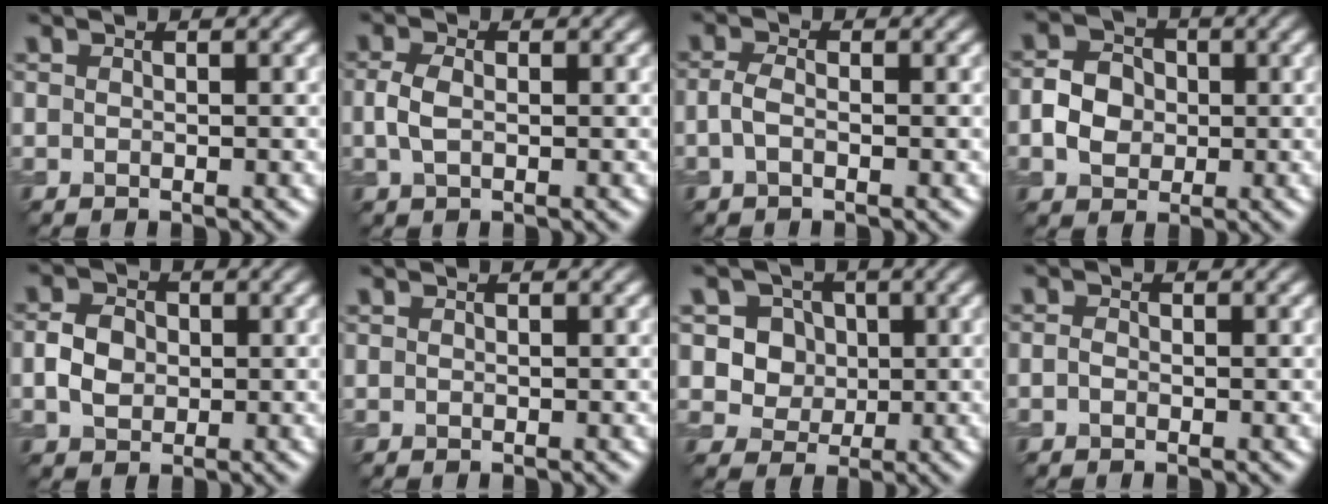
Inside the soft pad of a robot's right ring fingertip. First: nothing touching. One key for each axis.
{"total": 2.1, "fx": 0.0, "fy": 1.3, "fz": 1.7, "tx": -0.042, "ty": 0.000, "tz": -0.003}
{"total": 1.5, "fx": -0.5, "fy": 0.7, "fz": 1.3, "tx": -0.031, "ty": 0.000, "tz": -0.014}
{"total": 3.8, "fx": -0.4, "fy": 3.2, "fz": 2.0, "tx": -0.035, "ty": 0.004, "tz": -0.011}
{"total": 3.2, "fx": -0.1, "fy": 2.6, "fz": 1.9, "tx": -0.039, "ty": 0.003, "tz": -0.007}
{"total": 0.0}
{"total": 5.0, "fx": 1.4, "fy": 4.4, "fz": 2.0, "tx": -0.036, "ty": -0.001, "tz": 0.026}
{"total": 0.6, "fx": -0.3, "fy": 0.4, "fz": 0.4, "tx": -0.009, "ty": 0.000, "tz": -0.007}